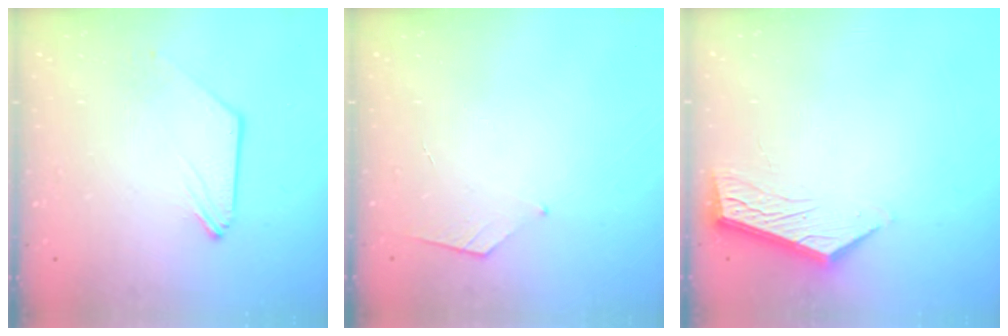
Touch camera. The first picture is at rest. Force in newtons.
{"total": 4.6, "press": 4.6, "slide": 0.7}
{"total": 6.5, "press": 6.4, "slide": 0.5}